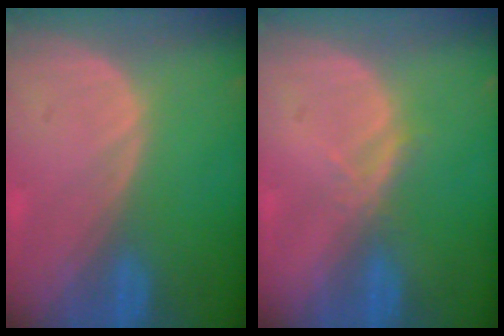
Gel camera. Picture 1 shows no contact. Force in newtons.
{"total": 1.8, "press": 1.6, "slide": 0.7}